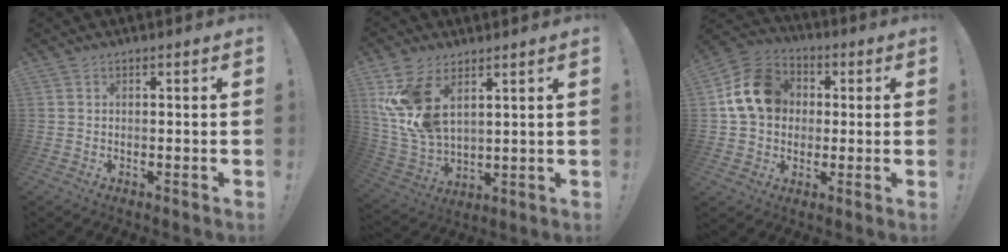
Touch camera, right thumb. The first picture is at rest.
{"total": 14.2, "force": [6.4, 8.5, 9.3], "torque": [-0.192, -0.037, 0.125]}
{"total": 16.2, "force": [2.9, 13.2, 9.0], "torque": [-0.138, 0.008, 0.063]}